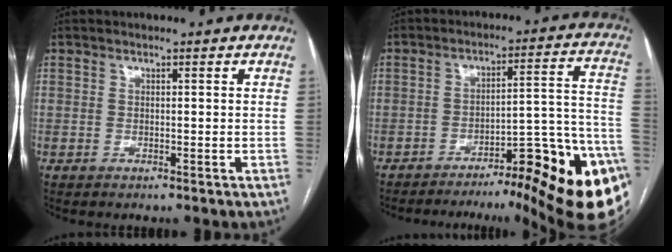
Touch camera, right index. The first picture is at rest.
{"total": 24.2, "force": [-14.6, 3.4, 19.0], "torque": [-0.147, 0.020, -0.196]}